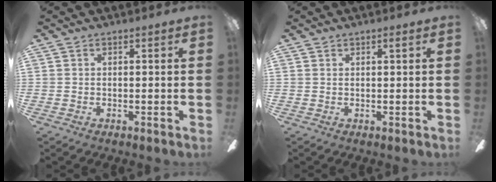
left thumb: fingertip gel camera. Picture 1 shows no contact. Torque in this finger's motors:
{"motor_torque": [0.19, 0.02, 0.35, 0.00, 0.02]}